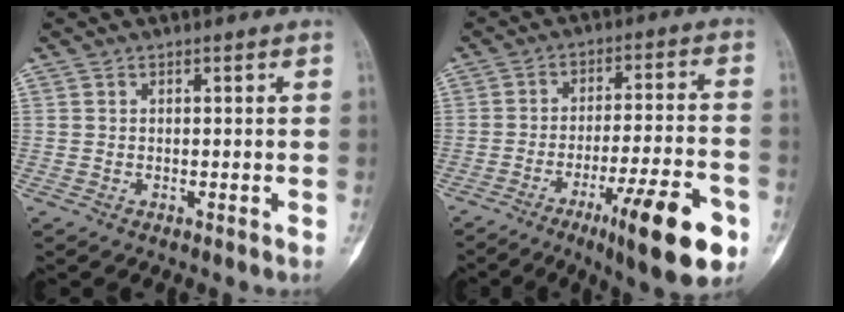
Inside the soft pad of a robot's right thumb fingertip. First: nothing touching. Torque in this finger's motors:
{"motor_torque": [0.23, 0.36, 0.20, 0.12, 0.10]}